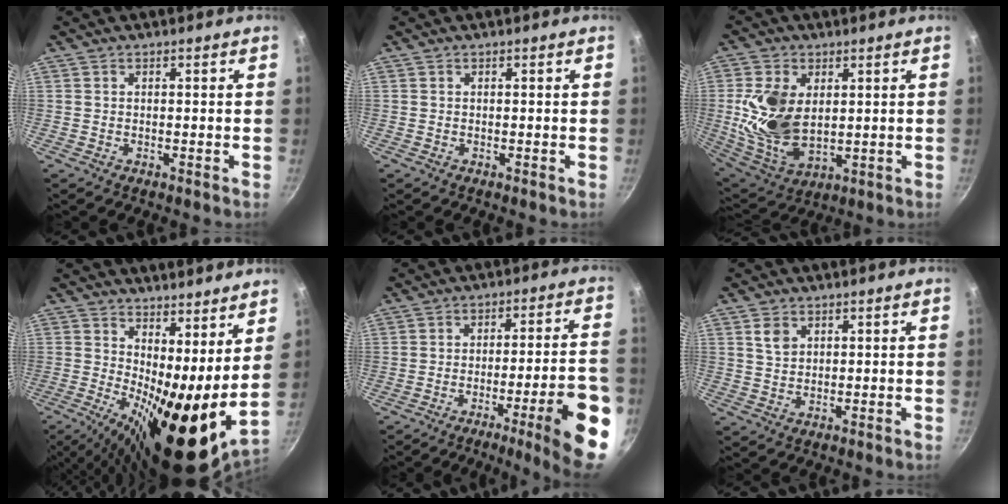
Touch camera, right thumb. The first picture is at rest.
{"total": 0.0}
{"total": 14.4, "force": [2.1, 9.1, 11.0], "torque": [-0.204, -0.026, 0.052]}
{"total": 17.8, "force": [4.7, 5.9, 16.1], "torque": [-0.229, -0.046, 0.073]}
{"total": 16.2, "force": [-6.9, 2.2, 14.5], "torque": [-0.185, 0.034, -0.087]}
{"total": 3.3, "force": [1.4, 2.4, 1.8], "torque": [-0.023, -0.002, 0.031]}